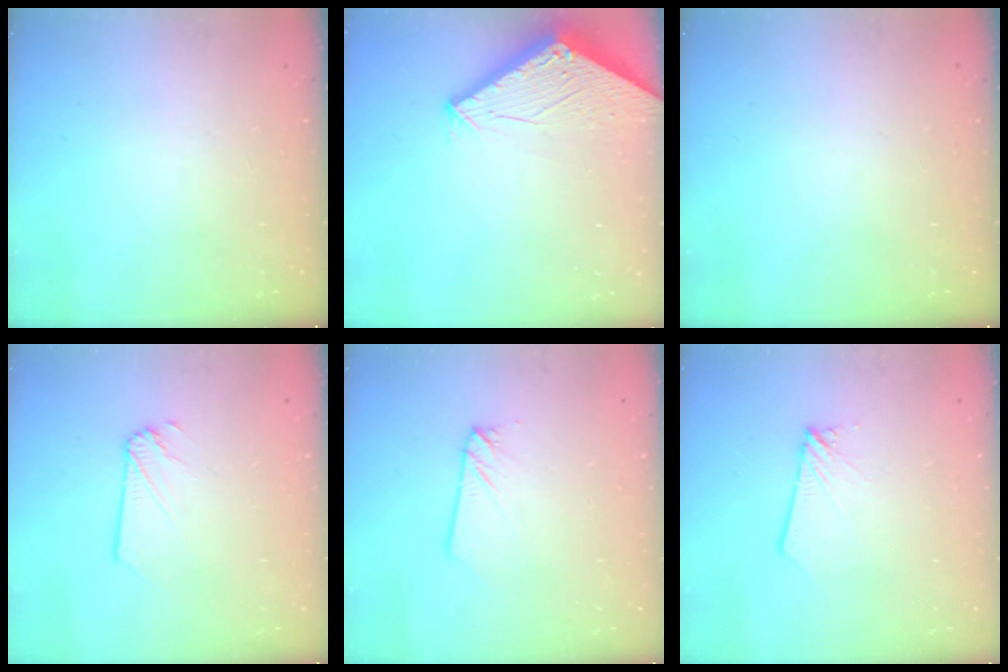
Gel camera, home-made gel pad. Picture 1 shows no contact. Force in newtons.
{"total": 2.9, "press": 2.9, "slide": 0.1}
{"total": 0.0}
{"total": 1.7, "press": 1.7, "slide": 0.2}
{"total": 2.2, "press": 2.2, "slide": 0.2}
{"total": 1.8, "press": 1.8, "slide": 0.1}